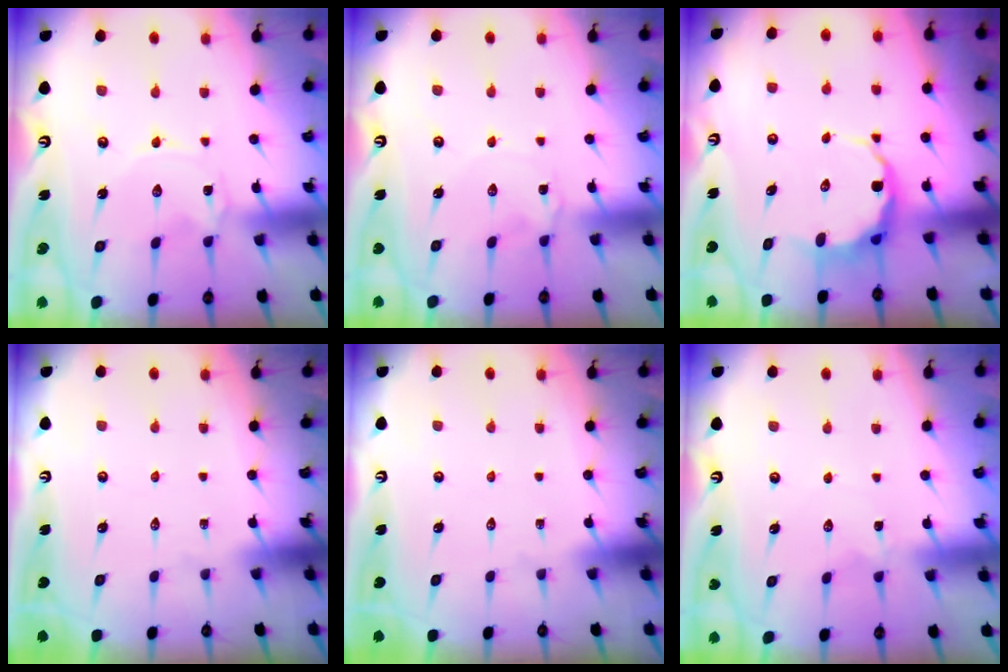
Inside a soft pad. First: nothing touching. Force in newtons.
{"total": 0.8, "press": 0.7, "slide": 0.3}
{"total": 7.1, "press": 6.9, "slide": 1.6}
{"total": 0.0}
{"total": 0.0}
{"total": 1.9, "press": 1.9, "slide": 0.2}